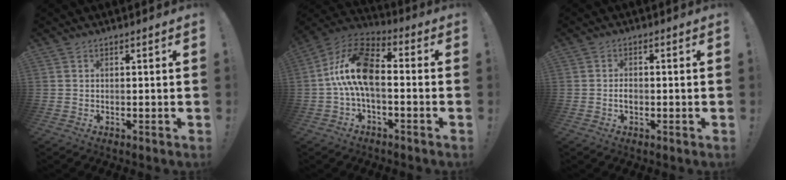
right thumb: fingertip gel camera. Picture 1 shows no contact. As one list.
[{"total": 14.9, "force": [-0.5, 7.6, 12.8], "torque": [-0.238, 0.018, -0.005]}, {"total": 1.7, "force": [-0.6, 1.0, 1.2], "torque": [-0.022, 0.006, -0.010]}]